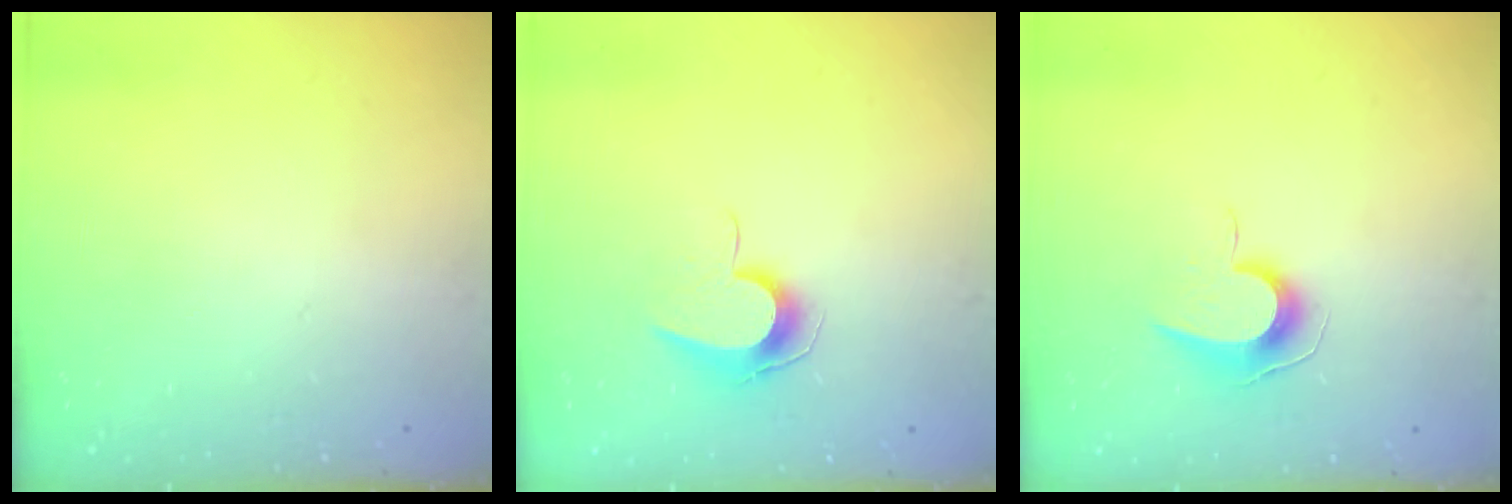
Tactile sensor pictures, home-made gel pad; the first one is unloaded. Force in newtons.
{"total": 8.4, "press": 8.3, "slide": 0.7}
{"total": 8.8, "press": 8.7, "slide": 0.8}